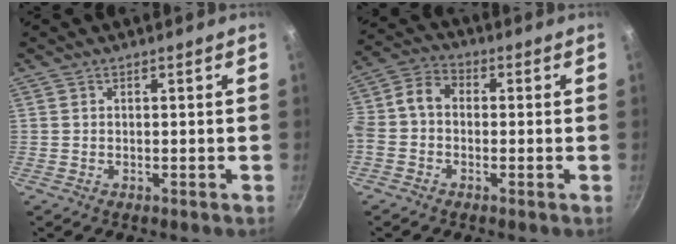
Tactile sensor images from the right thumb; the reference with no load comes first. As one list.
[{"total": 7.3, "force": [-1.0, 5.3, 4.9], "torque": [-0.100, 0.034, -0.040]}]